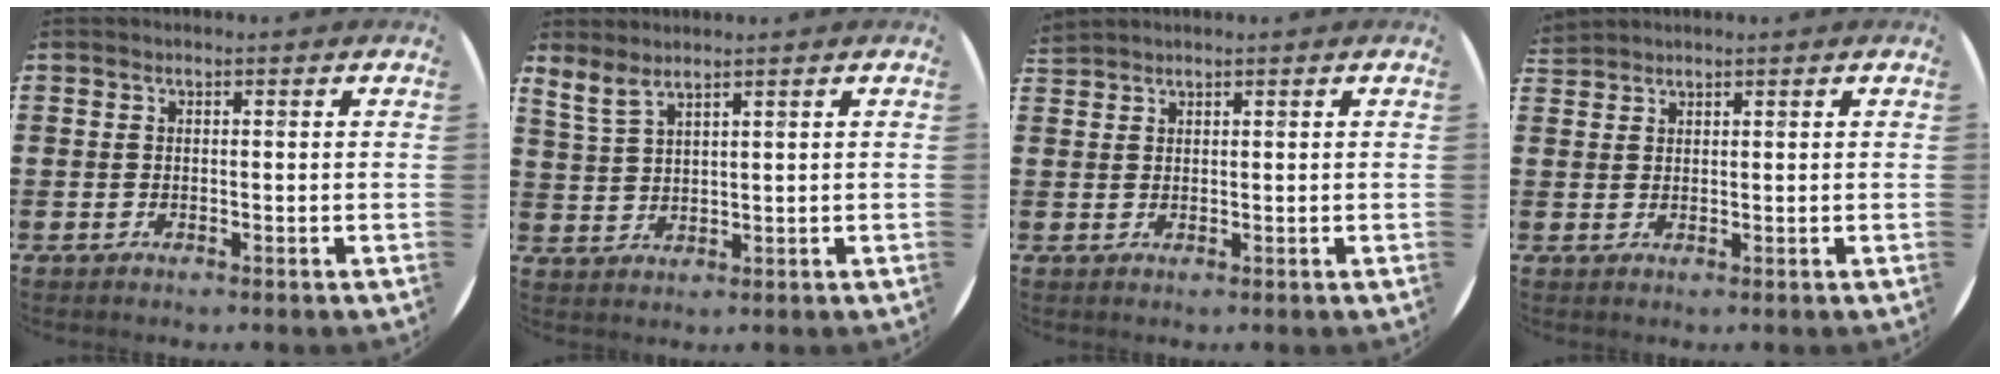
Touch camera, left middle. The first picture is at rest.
{"total": 2.9, "force": [2.6, 0.4, 1.1], "torque": [-0.028, -0.003, 0.049]}
{"total": 1.1, "force": [1.1, -0.1, -0.3], "torque": [0.002, -0.001, 0.022]}
{"total": 1.4, "force": [1.3, 0.0, -0.3], "torque": [0.002, -0.002, 0.027]}